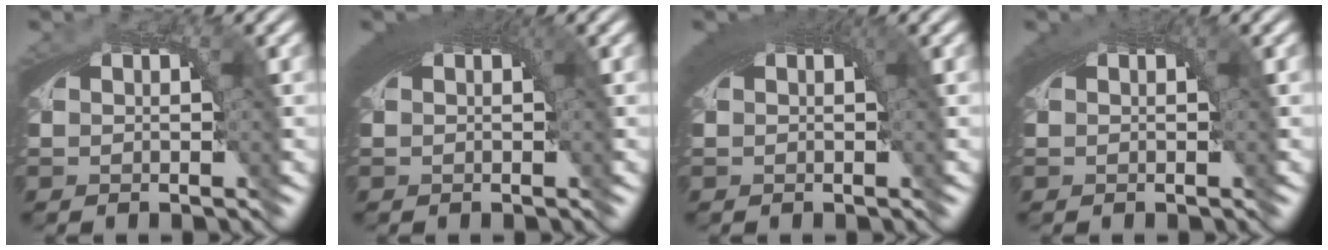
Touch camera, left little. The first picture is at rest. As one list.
[{"total": 4.3, "force": [1.5, 1.3, 3.8], "torque": [-0.046, 0.016, 0.018]}, {"total": 3.8, "force": [1.5, 1.0, 3.3], "torque": [-0.041, 0.014, 0.018]}, {"total": 2.0, "force": [0.8, 0.3, 1.9], "torque": [-0.026, 0.005, 0.013]}]